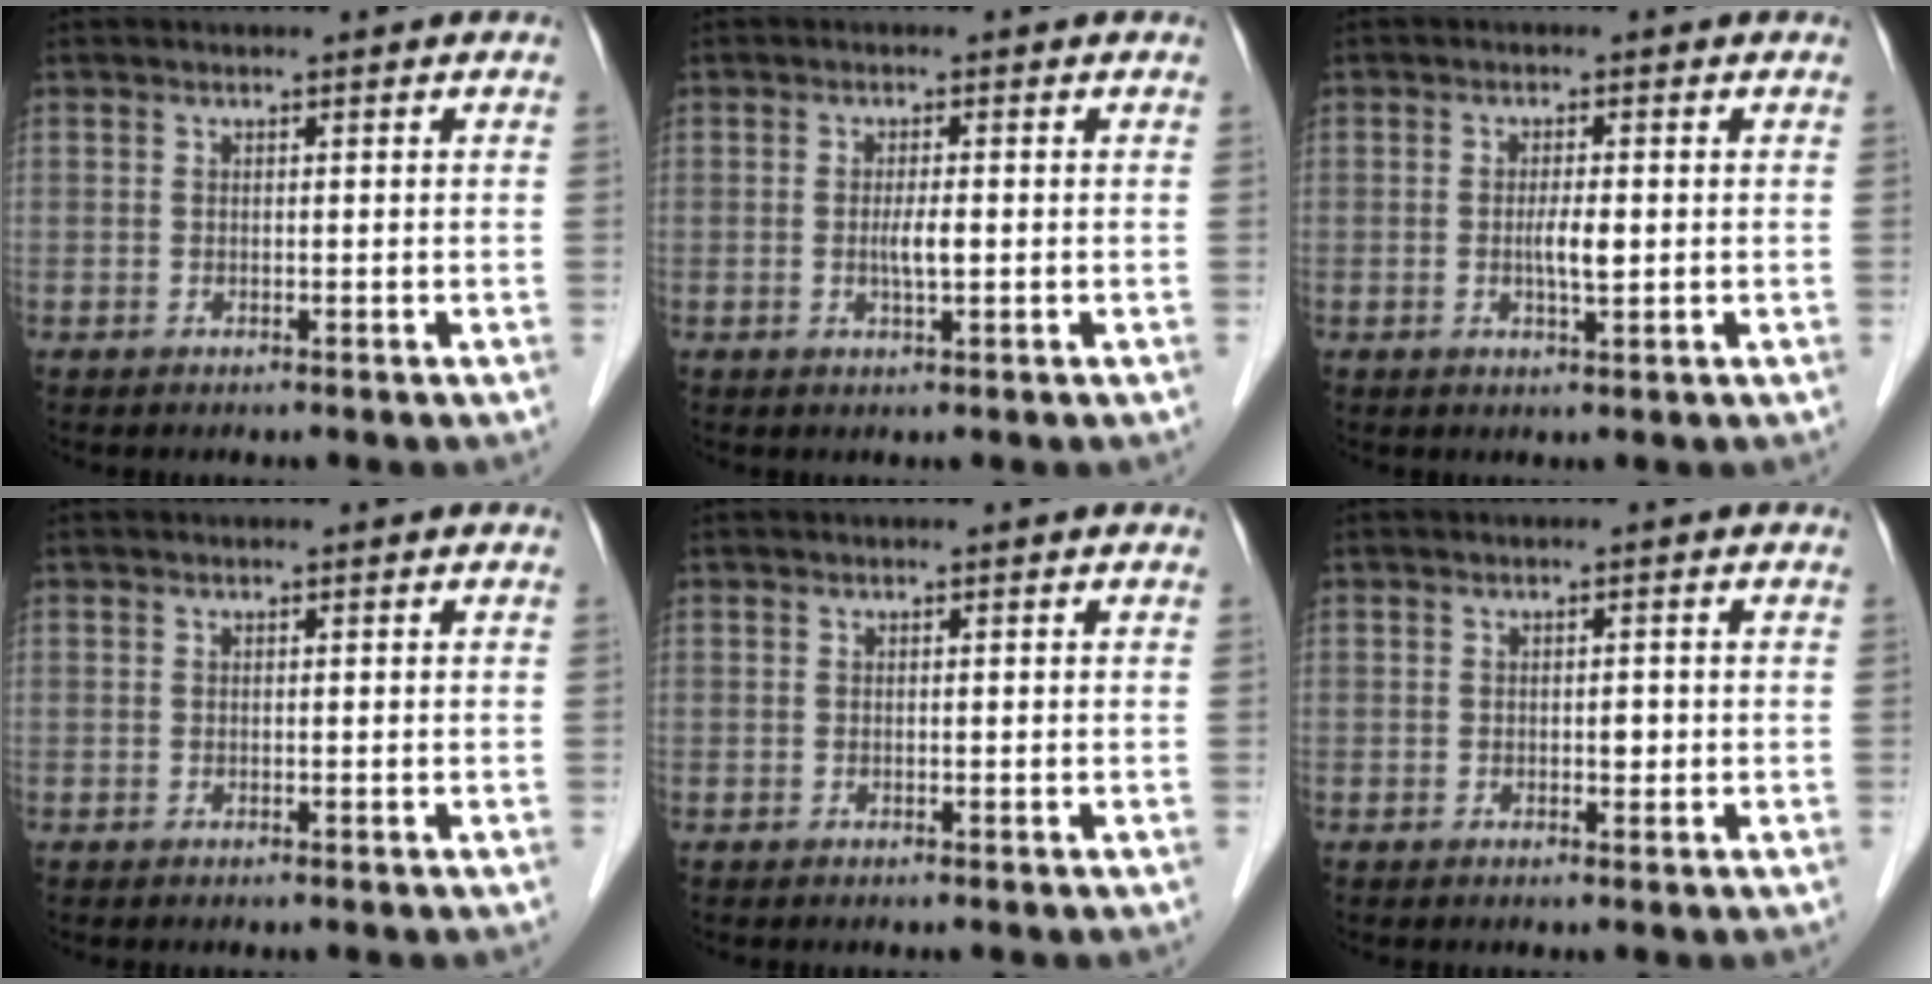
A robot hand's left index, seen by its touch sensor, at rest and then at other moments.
{"total": 2.2, "force": [-0.2, 0.3, 2.2], "torque": [-0.044, -0.002, -0.003]}
{"total": 2.7, "force": [-0.1, 0.5, 2.7], "torque": [-0.051, -0.002, -0.002]}
{"total": 0.0}
{"total": 0.0}
{"total": 1.1, "force": [-0.1, 0.6, 0.9], "torque": [-0.012, 0.002, -0.002]}